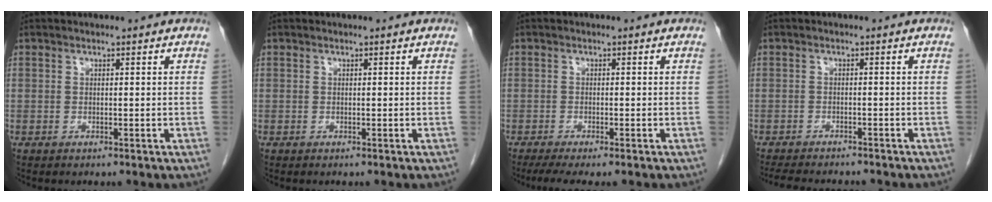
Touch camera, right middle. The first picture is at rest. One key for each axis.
{"total": 0.0}
{"total": 5.4, "fx": -4.2, "fy": 0.6, "fz": 3.4, "tx": -0.051, "ty": -0.013, "tz": -0.066}
{"total": 9.2, "fx": -8.2, "fy": 1.7, "fz": 3.7, "tx": -0.052, "ty": -0.009, "tz": -0.111}